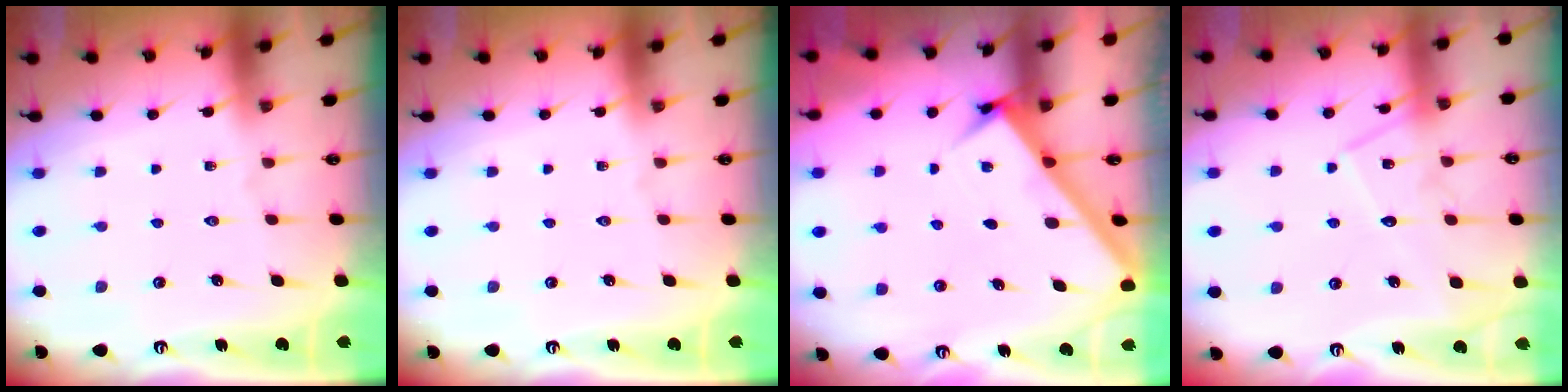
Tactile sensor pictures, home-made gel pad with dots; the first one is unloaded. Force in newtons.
{"total": 0.0}
{"total": 2.9, "press": 2.8, "slide": 0.2}
{"total": 11.6, "press": 11.5, "slide": 0.8}